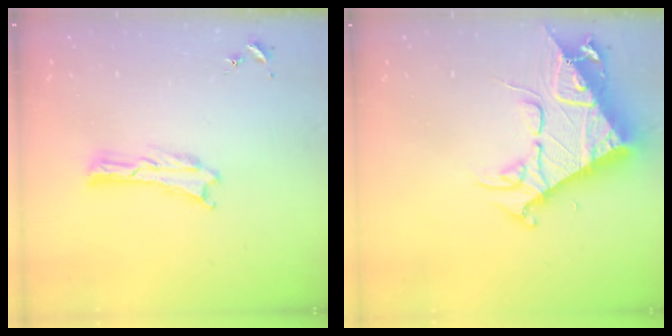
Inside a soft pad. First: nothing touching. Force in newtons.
{"total": 10.1, "press": 10.1, "slide": 0.9}